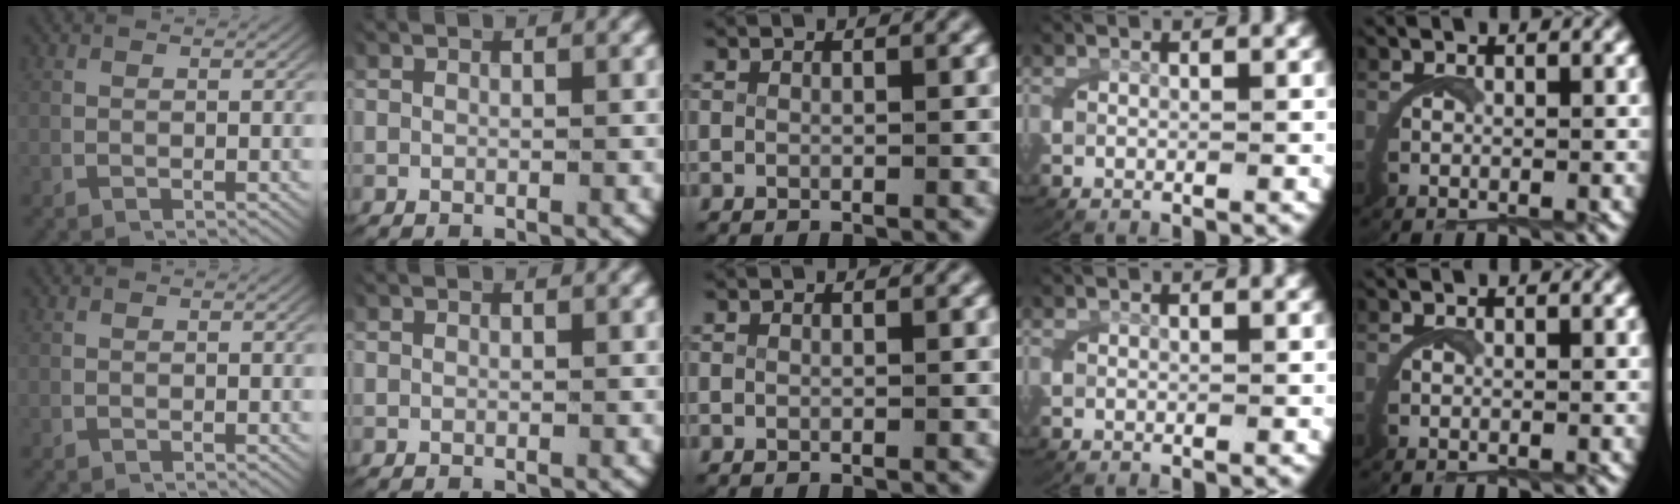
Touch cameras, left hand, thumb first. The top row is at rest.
{}